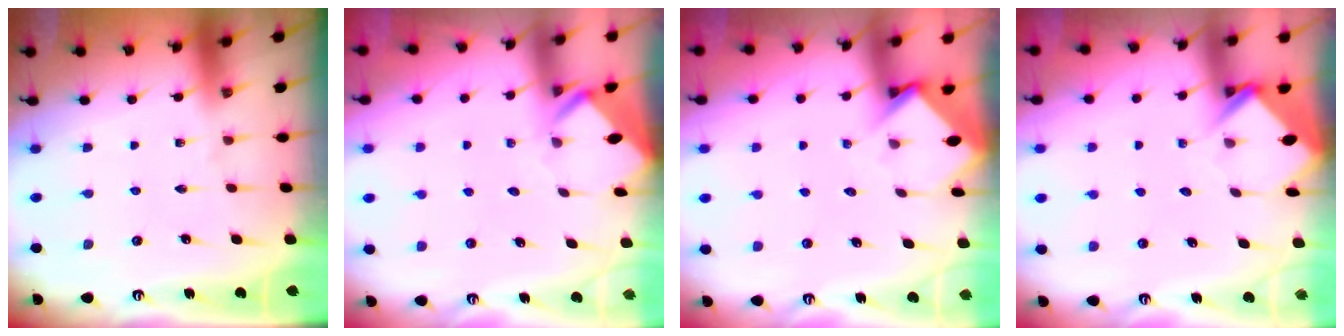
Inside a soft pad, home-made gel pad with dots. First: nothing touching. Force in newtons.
{"total": 3.7, "press": 3.7, "slide": 0.2}
{"total": 3.5, "press": 3.4, "slide": 0.3}
{"total": 3.9, "press": 3.9, "slide": 0.2}